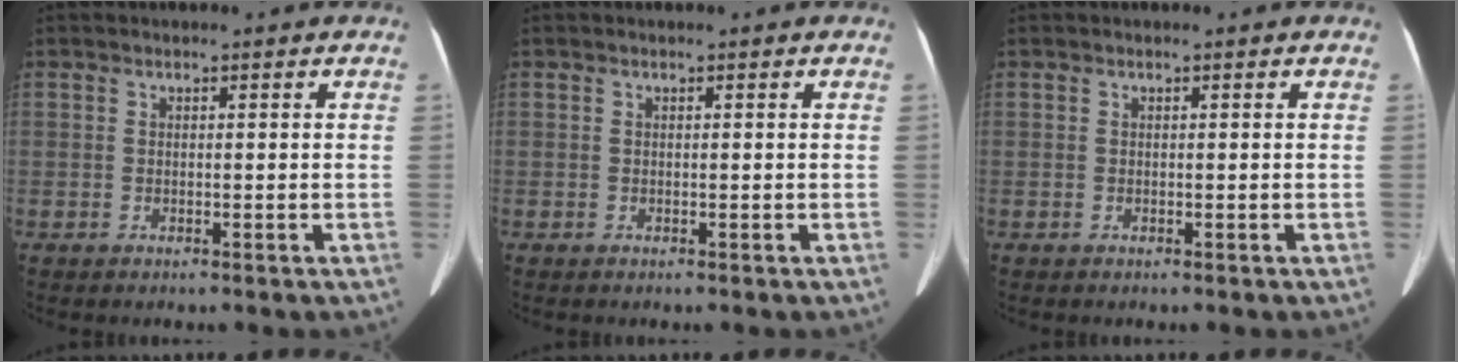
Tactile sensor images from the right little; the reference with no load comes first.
{"total": 0.0}
{"total": 0.0}